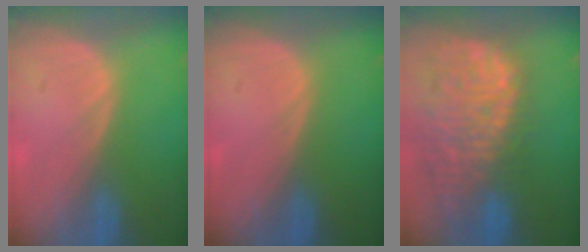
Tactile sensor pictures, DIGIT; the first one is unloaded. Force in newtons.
{"total": 0.0}
{"total": 14.2, "press": 11.8, "slide": 7.9}